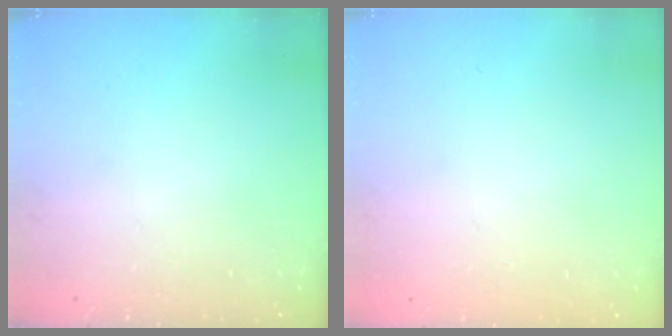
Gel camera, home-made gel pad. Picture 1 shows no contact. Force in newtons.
{"total": 0.0}